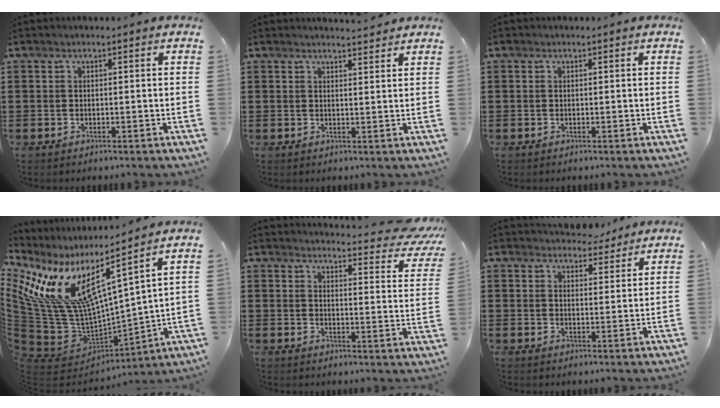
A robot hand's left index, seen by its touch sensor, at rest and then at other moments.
{"total": 2.2, "force": [2.2, 0.0, 0.3], "torque": [-0.011, -0.003, 0.042]}
{"total": 0.0}
{"total": 11.7, "force": [6.5, 4.8, 8.5], "torque": [-0.233, -0.077, 0.101]}
{"total": 4.6, "force": [4.2, 0.5, 1.8], "torque": [-0.031, -0.035, 0.066]}
{"total": 4.1, "force": [3.9, 1.3, 0.3], "torque": [-0.010, -0.012, 0.073]}